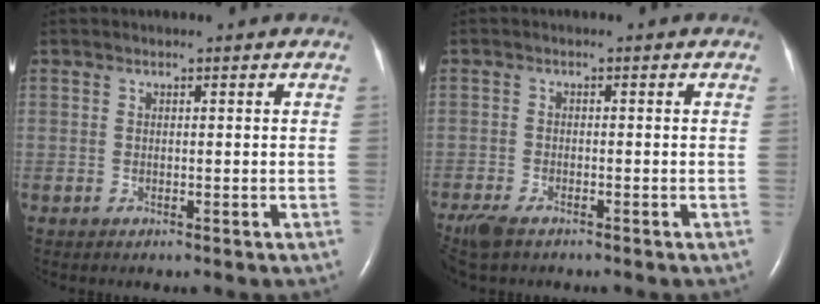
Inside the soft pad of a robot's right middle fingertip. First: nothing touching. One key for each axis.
{"total": 6.6, "fx": -4.9, "fy": 2.5, "fz": 3.6, "tx": -0.077, "ty": -0.016, "tz": -0.085}